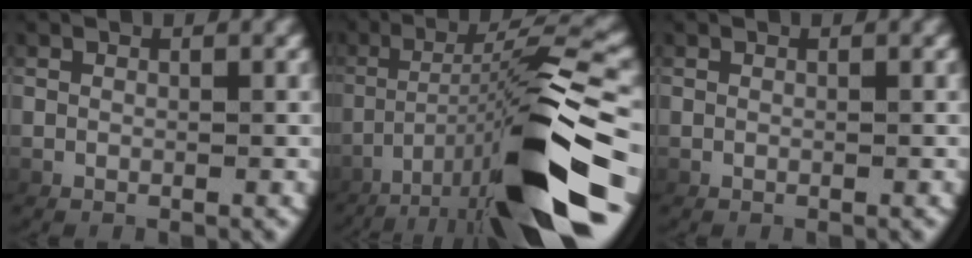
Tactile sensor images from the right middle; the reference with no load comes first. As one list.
[{"total": 12.2, "force": [-3.8, 2.3, 11.3], "torque": [-0.191, 0.002, -0.043]}, {"total": 0.0}]